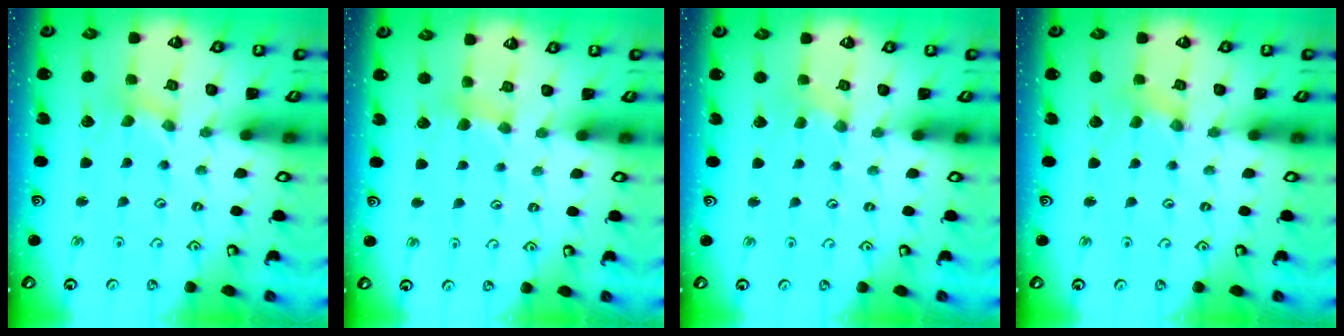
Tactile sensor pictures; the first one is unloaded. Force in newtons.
{"total": 5.5, "press": 5.5, "slide": 0.6}
{"total": 0.0}
{"total": 1.6, "press": 1.6, "slide": 0.3}